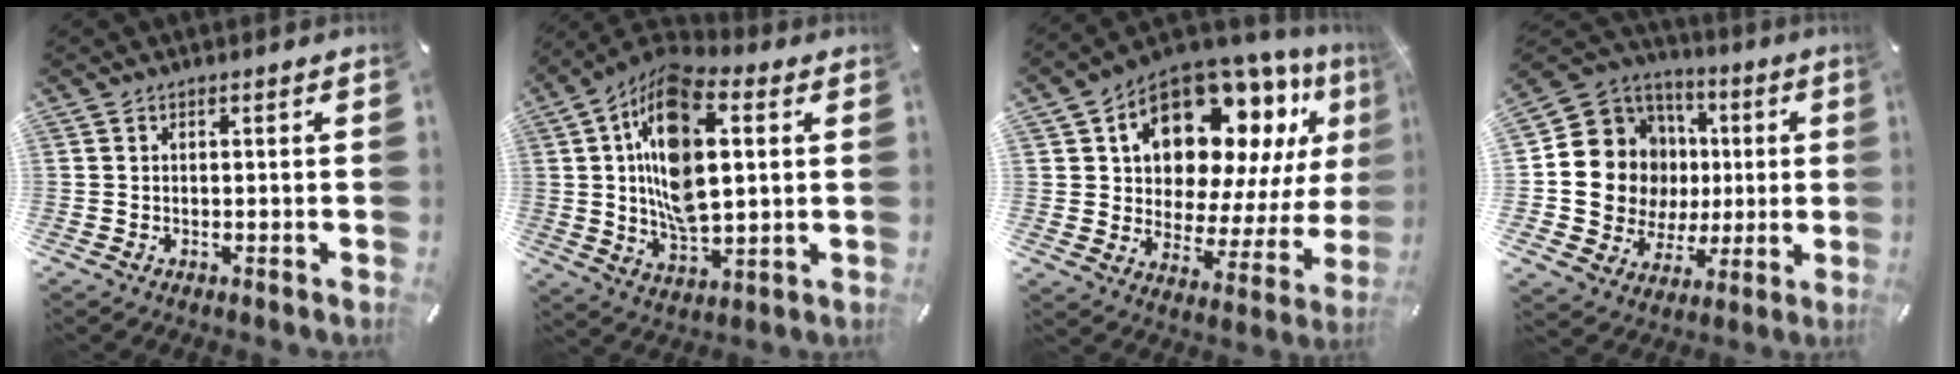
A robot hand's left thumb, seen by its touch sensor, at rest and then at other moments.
{"total": 17.4, "force": [4.0, 9.2, 14.2], "torque": [-0.274, 0.002, 0.070]}
{"total": 17.7, "force": [10.7, 10.6, 9.3], "torque": [-0.148, -0.083, 0.184]}
{"total": 14.8, "force": [1.1, 14.0, 4.6], "torque": [-0.072, -0.020, 0.045]}